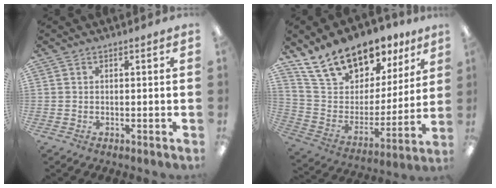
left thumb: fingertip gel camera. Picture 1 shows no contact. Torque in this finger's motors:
{"motor_torque": [0.47, 0.49, 1.51, -1.26, 0.18]}